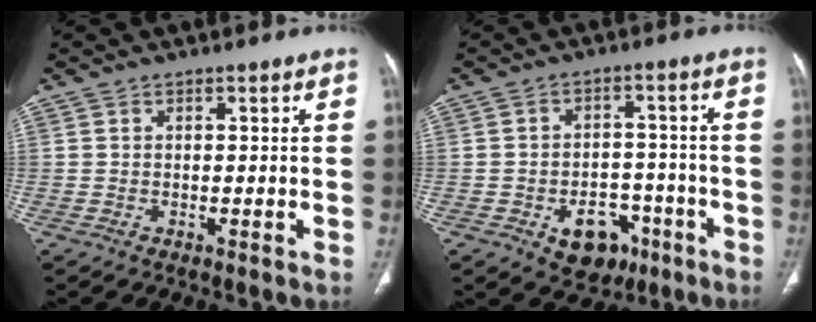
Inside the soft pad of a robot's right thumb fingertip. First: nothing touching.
{"total": 9.3, "force": [-4.4, 6.6, 4.9], "torque": [-0.033, 0.034, -0.053]}